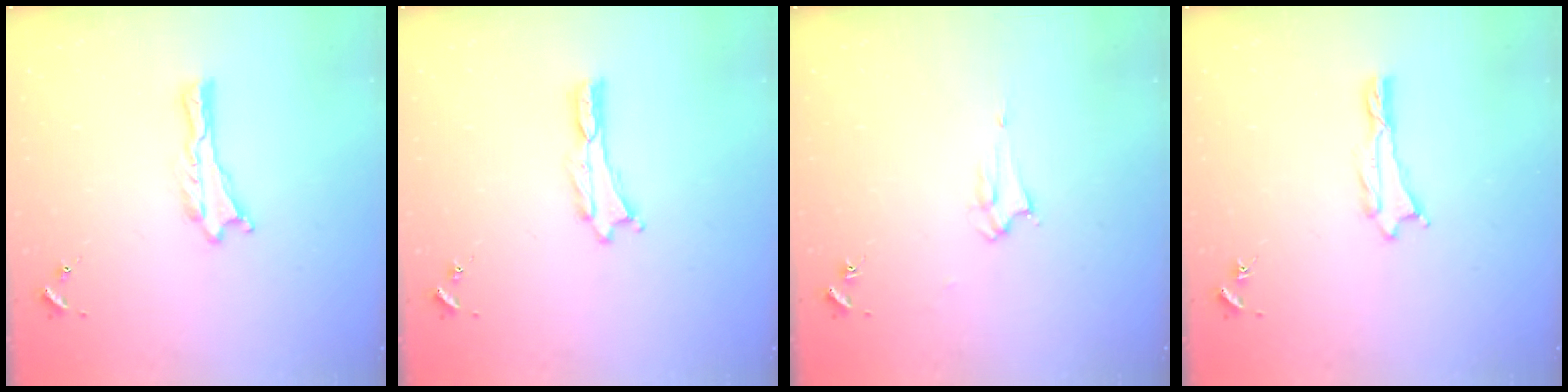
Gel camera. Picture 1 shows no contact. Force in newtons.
{"total": 0.0}
{"total": 2.1, "press": 2.1, "slide": 0.2}
{"total": 0.7, "press": 0.7, "slide": 0.1}